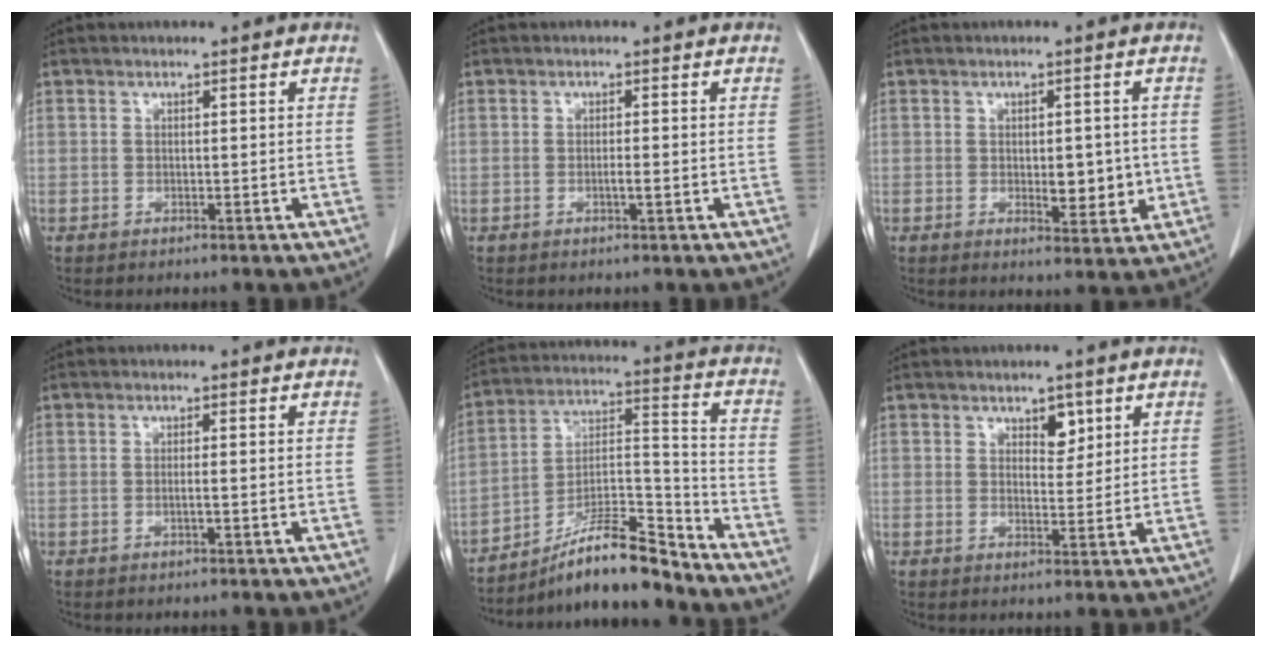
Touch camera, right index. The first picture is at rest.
{"total": 1.1, "force": [-0.3, 0.0, 1.0], "torque": [-0.021, -0.001, -0.005]}
{"total": 5.1, "force": [-0.4, 2.4, 4.4], "torque": [-0.056, -0.006, 0.003]}
{"total": 1.9, "force": [-0.5, -0.5, 1.8], "torque": [-0.036, -0.002, -0.011]}
{"total": 13.5, "force": [-11.9, 1.4, 6.2], "torque": [-0.106, 0.027, -0.205]}
{"total": 2.9, "force": [1.7, 1.6, 1.8], "torque": [-0.022, -0.001, 0.028]}